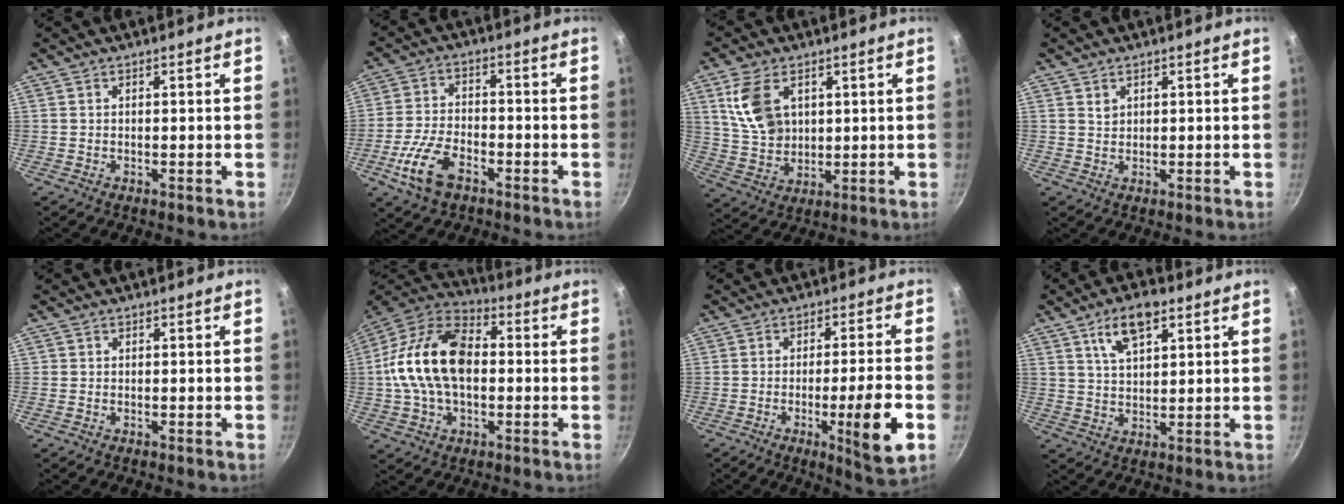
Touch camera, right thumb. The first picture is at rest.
{"total": 9.9, "force": [-4.7, 5.2, 7.0], "torque": [-0.139, 0.022, -0.092]}
{"total": 10.7, "force": [3.7, 7.2, 7.1], "torque": [-0.121, -0.020, 0.081]}
{"total": 1.5, "force": [0.9, 1.0, 0.6], "torque": [-0.007, -0.001, 0.017]}
{"total": 0.0}
{"total": 19.3, "force": [0.1, 12.2, 15.0], "torque": [-0.260, 0.034, -0.011]}
{"total": 11.8, "force": [-3.8, 1.2, 11.1], "torque": [-0.164, 0.011, -0.051]}
{"total": 8.7, "force": [4.4, 3.9, 6.4], "torque": [-0.103, -0.008, 0.079]}